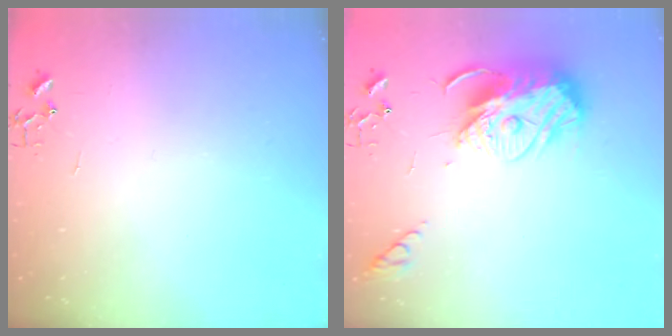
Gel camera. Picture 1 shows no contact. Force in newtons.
{"total": 15.2, "press": 15.0, "slide": 1.9}